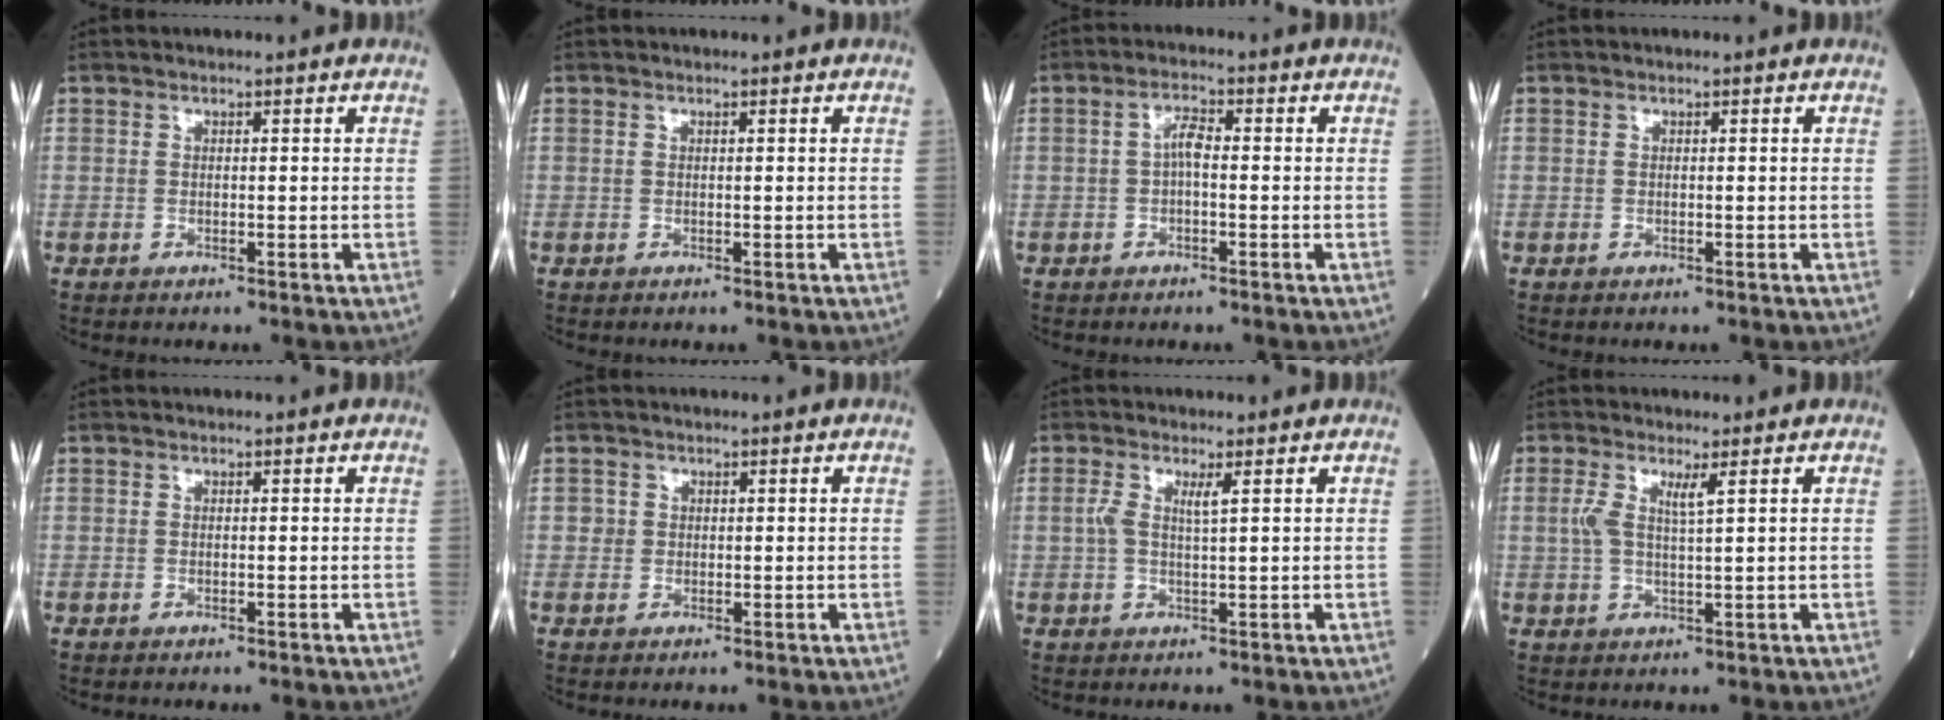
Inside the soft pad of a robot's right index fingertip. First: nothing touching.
{"total": 0.0}
{"total": 2.7, "force": [-0.3, 0.8, 2.6], "torque": [-0.046, 0.007, -0.006]}
{"total": 0.0}
{"total": 0.0}
{"total": 1.3, "force": [0.2, 1.2, 0.1], "torque": [0.007, 0.002, 0.000]}
{"total": 2.8, "force": [0.9, 0.2, 2.7], "torque": [-0.061, 0.008, 0.018]}
{"total": 3.4, "force": [1.3, 0.1, 3.1], "torque": [-0.070, 0.005, 0.026]}